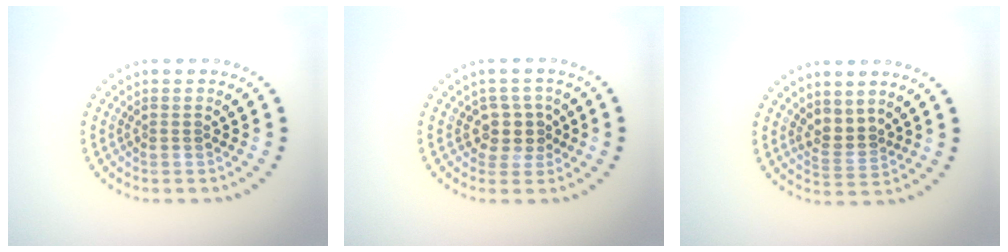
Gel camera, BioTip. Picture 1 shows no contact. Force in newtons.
{"total": 2.4, "press": 2.0, "slide": 1.4}
{"total": 1.9, "press": 1.5, "slide": 1.3}